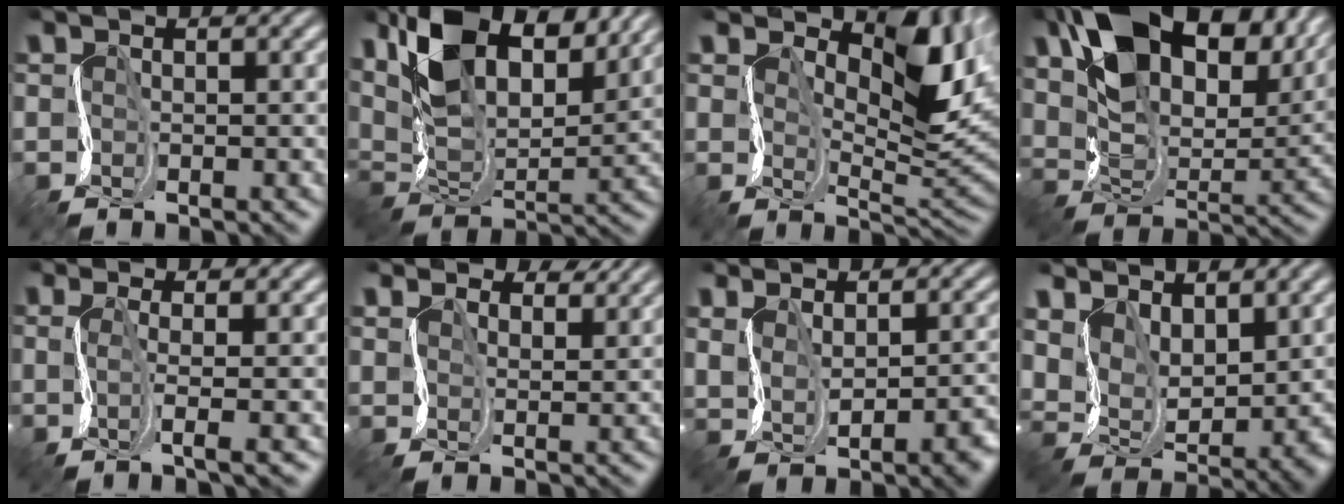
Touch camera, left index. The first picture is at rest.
{"total": 10.9, "force": [7.0, 4.9, 6.8], "torque": [-0.137, 0.004, 0.123]}
{"total": 7.5, "force": [3.5, 3.3, 5.7], "torque": [-0.082, -0.009, 0.058]}
{"total": 16.4, "force": [9.9, 8.7, 9.8], "torque": [-0.194, 0.013, 0.174]}
{"total": 2.3, "force": [0.3, 0.2, 2.3], "torque": [-0.040, 0.000, 0.004]}
{"total": 4.4, "force": [4.0, 1.5, 0.9], "torque": [-0.026, 0.000, 0.063]}
{"total": 4.3, "force": [-0.2, 2.5, 3.5], "torque": [-0.060, -0.016, 0.014]}
{"total": 6.2, "force": [3.9, 3.2, 3.6], "torque": [-0.081, -0.007, 0.080]}